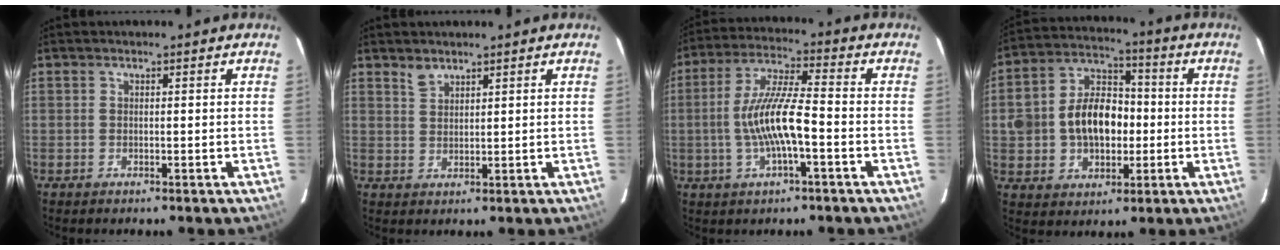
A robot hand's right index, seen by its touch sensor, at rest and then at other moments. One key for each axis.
{"total": 2.3, "fx": 1.9, "fy": 0.9, "fz": 0.7, "tx": -0.010, "ty": 0.002, "tz": 0.037}
{"total": 11.0, "fx": -2.6, "fy": 1.8, "fz": 10.6, "tx": -0.214, "ty": 0.004, "tz": -0.048}
{"total": 13.6, "fx": -0.9, "fy": 9.7, "fz": 9.4, "tx": -0.192, "ty": 0.030, "tz": -0.007}